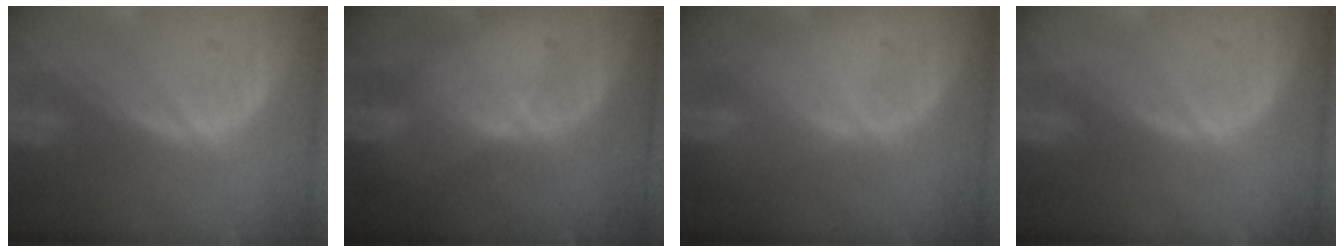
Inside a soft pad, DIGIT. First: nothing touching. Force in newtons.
{"total": 2.6, "press": 2.2, "slide": 1.4}
{"total": 0.0}
{"total": 0.0}